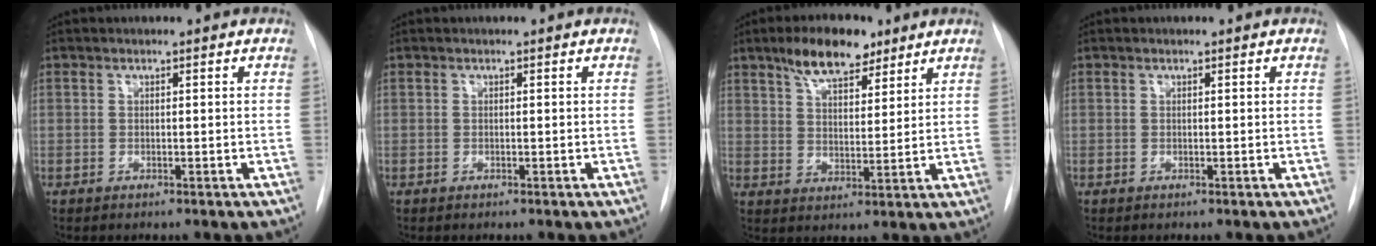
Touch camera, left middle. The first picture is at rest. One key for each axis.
{"total": 0.0}
{"total": 9.1, "fx": 6.3, "fy": 3.5, "fz": 5.5, "tx": -0.096, "ty": 0.009, "tz": 0.111}
{"total": 0.0}